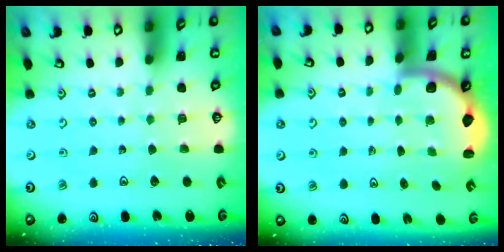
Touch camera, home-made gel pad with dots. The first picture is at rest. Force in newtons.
{"total": 2.6, "press": 2.5, "slide": 0.7}